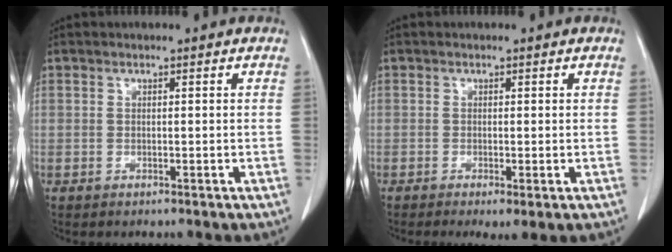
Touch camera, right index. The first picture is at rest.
{"total": 2.7, "force": [-1.3, 0.5, 2.4], "torque": [-0.031, -0.010, -0.015]}